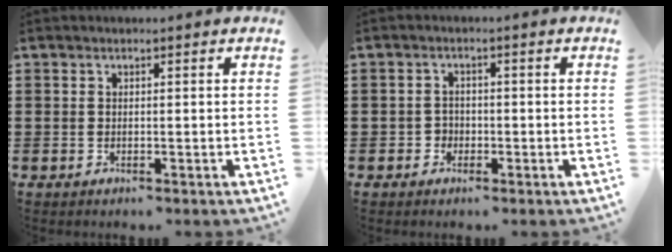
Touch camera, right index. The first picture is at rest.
{"total": 1.8, "force": [-0.9, 1.5, 0.3], "torque": [-0.012, 0.002, -0.022]}